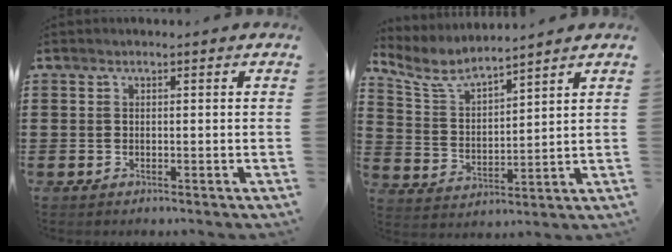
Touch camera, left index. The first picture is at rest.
{"total": 6.2, "force": [5.4, 1.4, 2.6], "torque": [-0.076, -0.024, 0.093]}